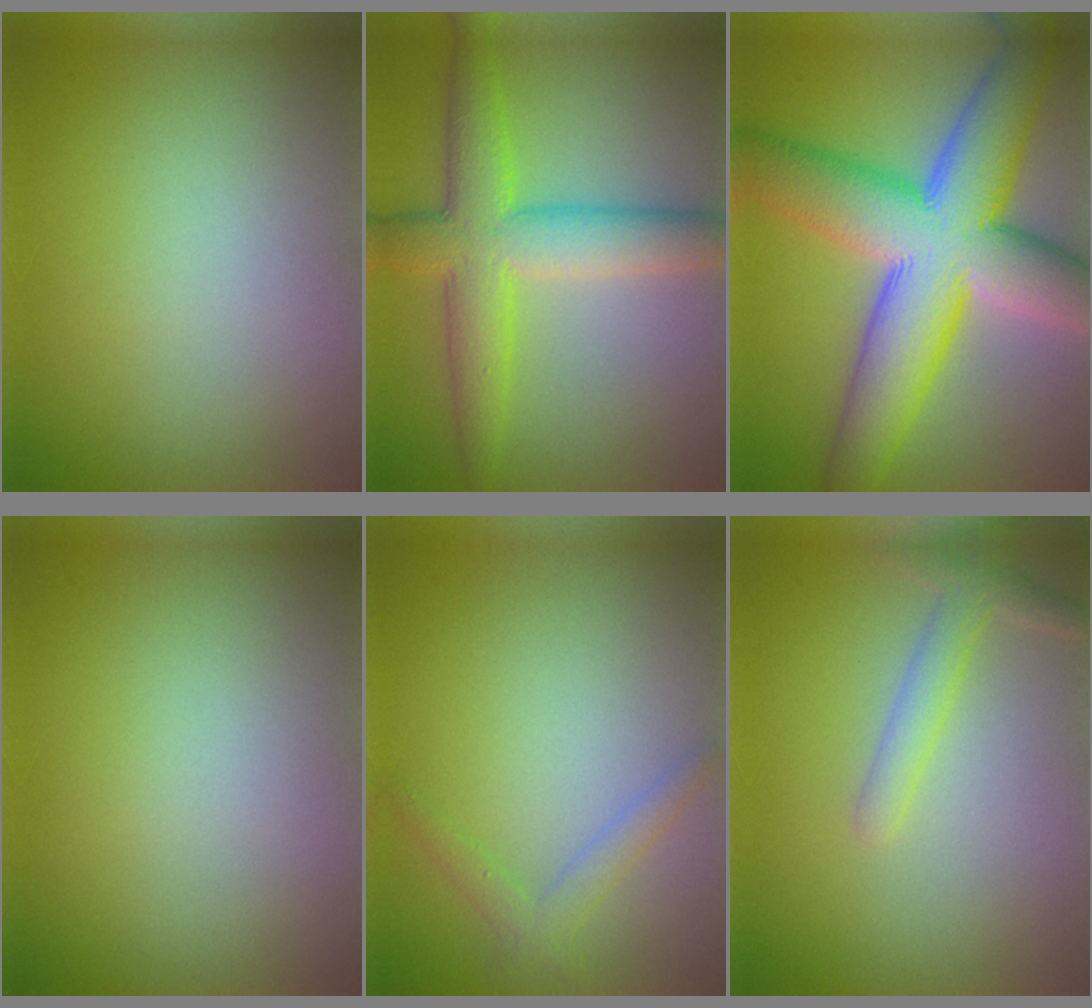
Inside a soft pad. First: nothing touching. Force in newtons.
{"total": 7.1, "press": 7.1, "slide": 0.1}
{"total": 13.5, "press": 13.5, "slide": 0.6}
{"total": 0.0}
{"total": 1.8, "press": 1.8, "slide": 0.1}
{"total": 2.2, "press": 2.2, "slide": 0.1}